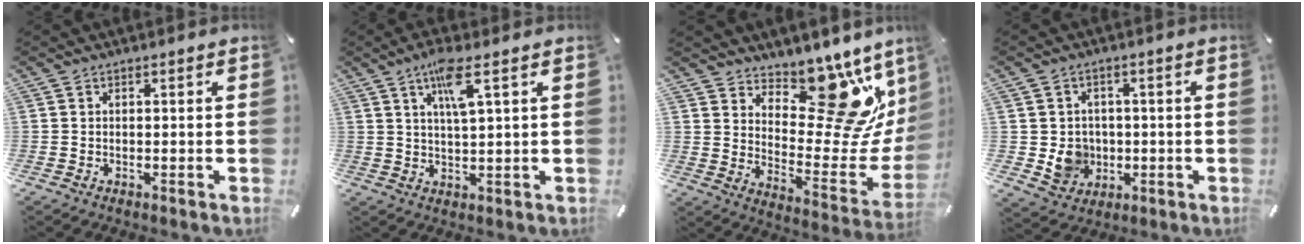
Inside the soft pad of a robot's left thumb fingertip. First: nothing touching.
{"total": 7.4, "force": [3.6, 1.1, 6.3], "torque": [-0.125, 0.001, 0.058]}
{"total": 18.0, "force": [10.8, 10.0, 10.3], "torque": [-0.106, -0.098, 0.179]}
{"total": 7.3, "force": [-0.4, 7.1, 1.8], "torque": [-0.041, -0.001, -0.004]}